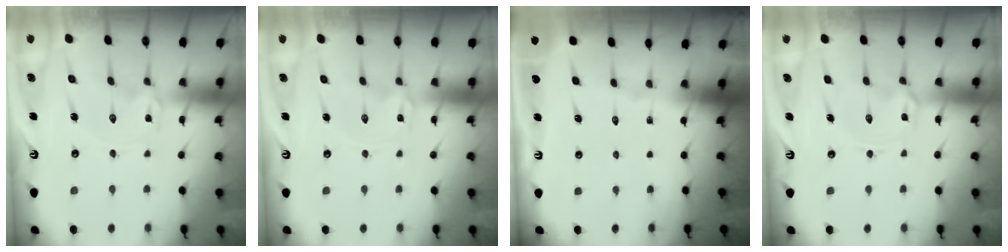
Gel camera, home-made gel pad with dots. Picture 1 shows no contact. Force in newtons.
{"total": 0.0}
{"total": 0.0}
{"total": 2.8, "press": 2.7, "slide": 0.5}